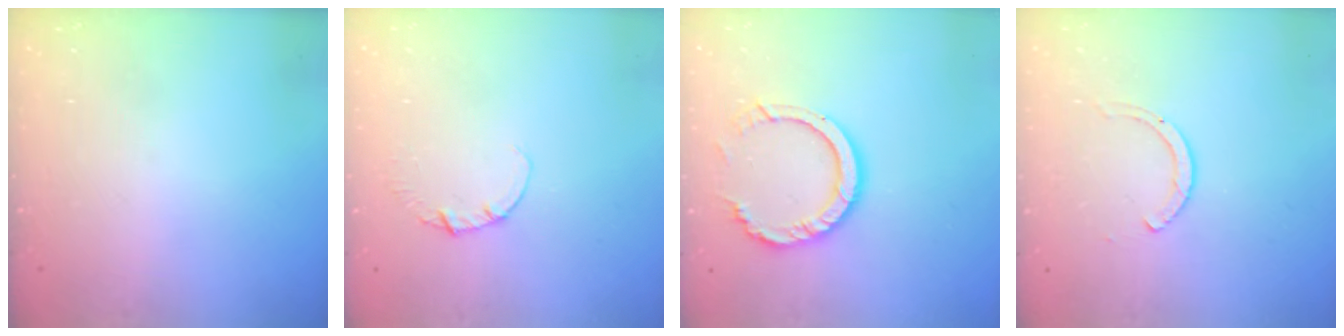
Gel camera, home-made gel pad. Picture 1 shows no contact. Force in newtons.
{"total": 1.1, "press": 1.1, "slide": 0.1}
{"total": 10.1, "press": 10.1, "slide": 0.9}
{"total": 2.0, "press": 1.9, "slide": 0.3}